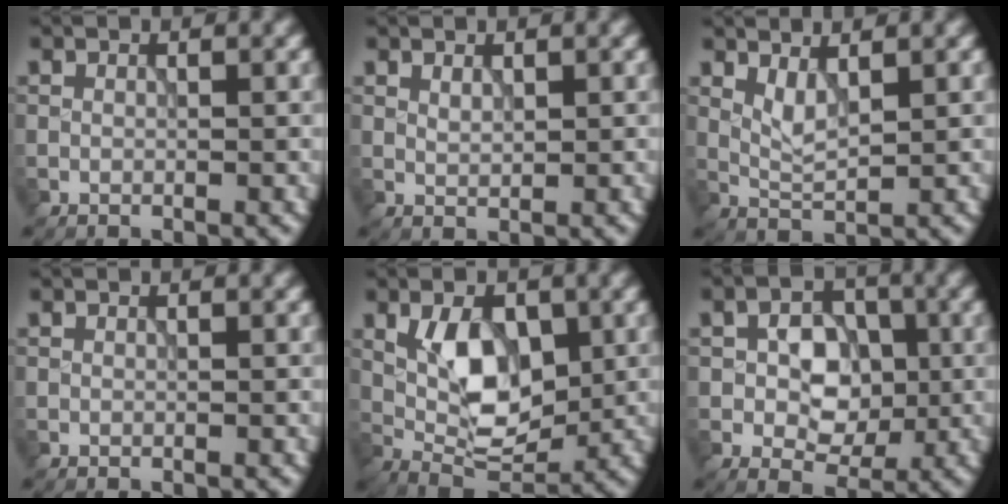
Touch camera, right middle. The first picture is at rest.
{"total": 0.9, "force": [0.6, 0.4, 0.6], "torque": [-0.014, -0.002, 0.013]}
{"total": 2.1, "force": [1.1, 0.6, 1.7], "torque": [-0.040, -0.005, 0.026]}
{"total": 0.0}
{"total": 6.5, "force": [0.9, 3.5, 5.3], "torque": [-0.091, -0.005, 0.019]}
{"total": 5.4, "force": [-0.2, 3.8, 3.9], "torque": [-0.052, -0.001, -0.006]}